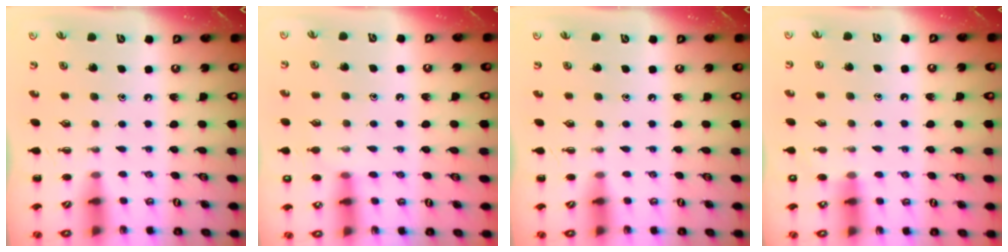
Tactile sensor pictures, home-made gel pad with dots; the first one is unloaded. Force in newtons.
{"total": 7.8, "press": 7.5, "slide": 2.2}
{"total": 0.0}
{"total": 6.0, "press": 5.7, "slide": 1.9}